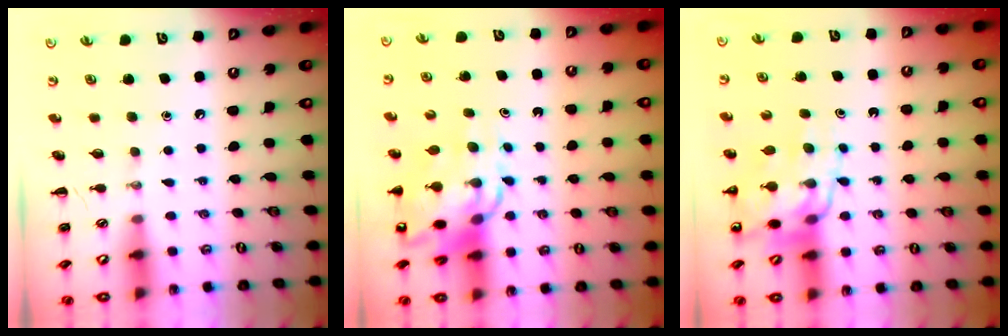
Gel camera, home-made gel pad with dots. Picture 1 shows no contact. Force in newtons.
{"total": 12.1, "press": 11.7, "slide": 3.3}
{"total": 12.8, "press": 12.5, "slide": 3.1}